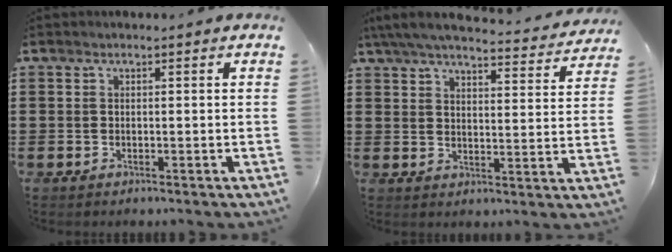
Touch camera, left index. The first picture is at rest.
{"total": 5.9, "force": [5.4, 0.2, 2.4], "torque": [-0.068, -0.034, 0.091]}